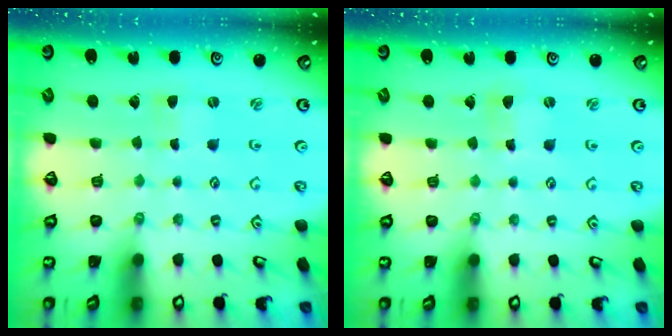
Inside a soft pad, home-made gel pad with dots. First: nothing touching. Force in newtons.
{"total": 2.0, "press": 2.0, "slide": 0.1}